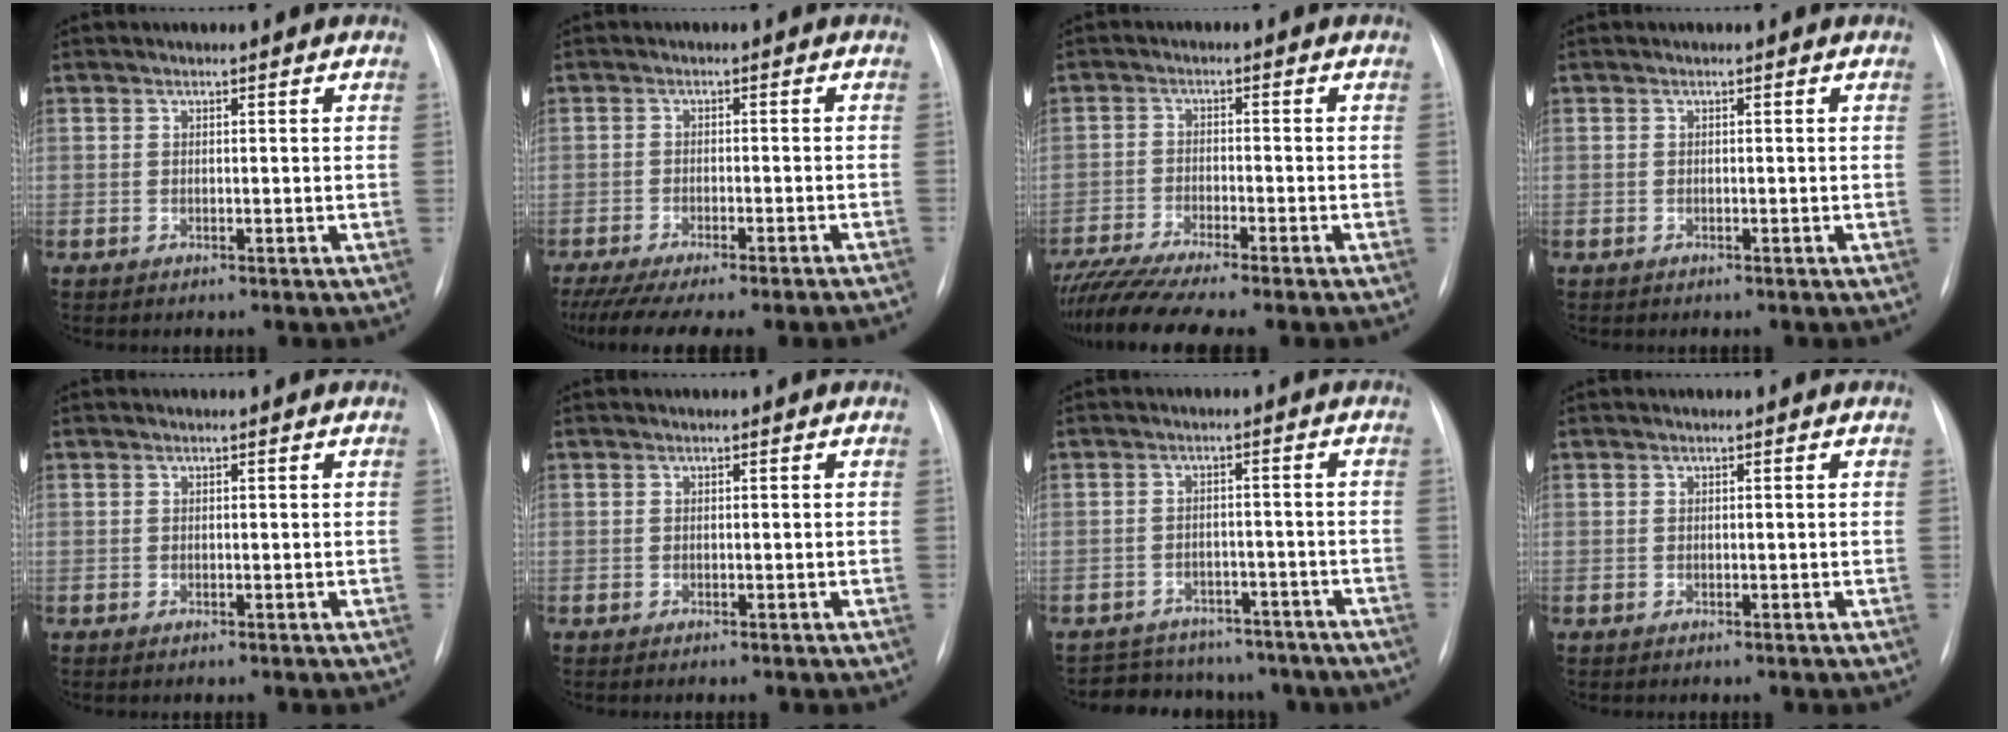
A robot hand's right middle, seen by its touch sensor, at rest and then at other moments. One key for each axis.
{"total": 15.4, "fx": -13.7, "fy": 0.7, "fz": 7.1, "tx": -0.101, "ty": -0.025, "tz": -0.187}
{"total": 10.4, "fx": -9.0, "fy": -0.3, "fz": 5.3, "tx": -0.087, "ty": -0.023, "tz": -0.147}
{"total": 0.0}
{"total": 0.0}
{"total": 0.0}
{"total": 12.2, "fx": -10.6, "fy": 5.7, "fz": 2.4, "tx": -0.035, "ty": 0.022, "tz": -0.120}
{"total": 0.0}